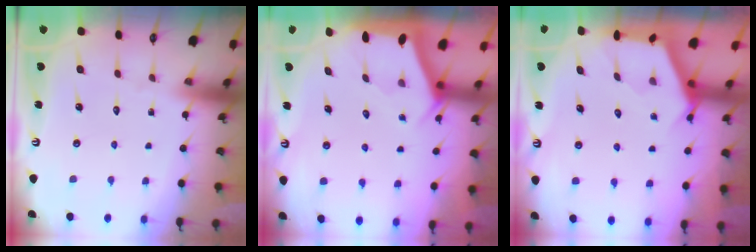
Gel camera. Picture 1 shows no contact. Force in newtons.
{"total": 2.0, "press": 2.0, "slide": 0.2}
{"total": 2.5, "press": 2.5, "slide": 0.3}